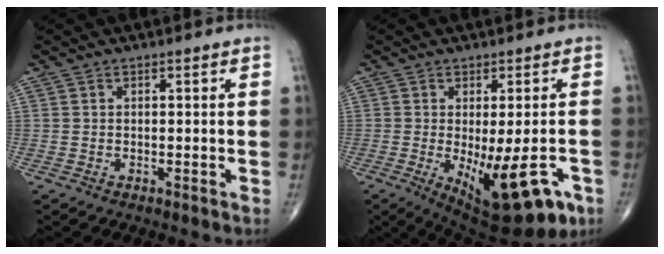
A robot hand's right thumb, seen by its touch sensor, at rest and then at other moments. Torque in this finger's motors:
{"motor_torque": [0.05, 0.98, 0.23, -0.24, 0.08]}